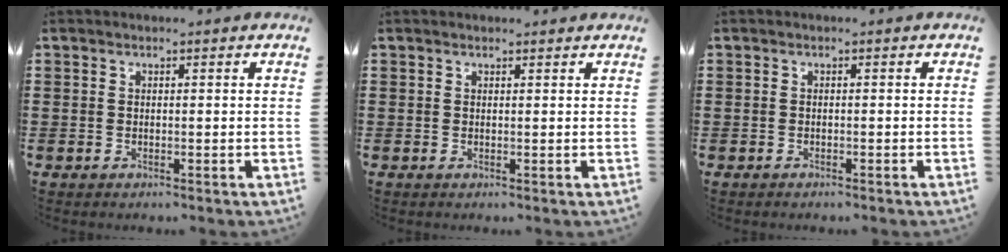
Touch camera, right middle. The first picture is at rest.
{"total": 0.5, "force": [0.5, 0.0, 0.1], "torque": [-0.004, -0.002, 0.010]}
{"total": 0.6, "force": [-0.6, 0.1, 0.1], "torque": [-0.003, -0.002, -0.011]}